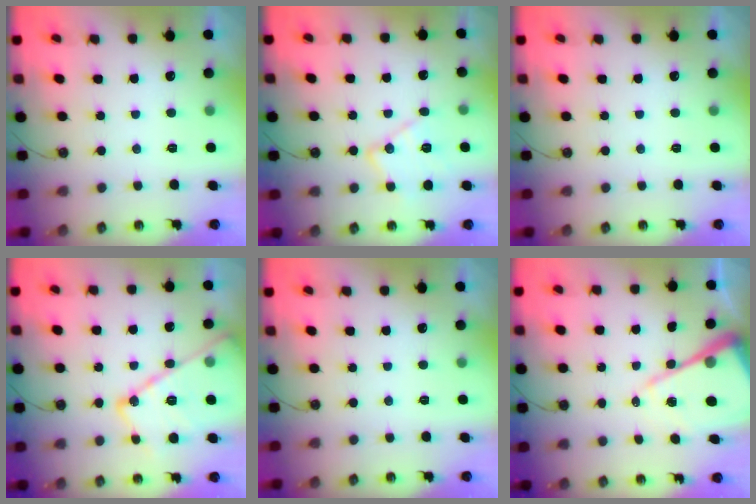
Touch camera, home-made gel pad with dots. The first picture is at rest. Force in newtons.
{"total": 12.7, "press": 12.7, "slide": 0.5}
{"total": 0.0}
{"total": 19.4, "press": 19.3, "slide": 1.7}
{"total": 0.0}
{"total": 16.0, "press": 15.9, "slide": 1.7}